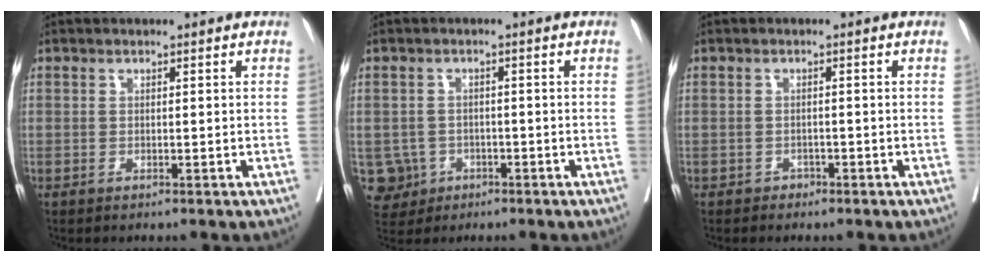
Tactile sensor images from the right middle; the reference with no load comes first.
{"total": 4.2, "force": [-1.4, 4.0, 0.2], "torque": [0.001, 0.010, -0.021]}
{"total": 0.9, "force": [-0.7, 0.6, 0.0], "torque": [0.001, 0.004, -0.015]}